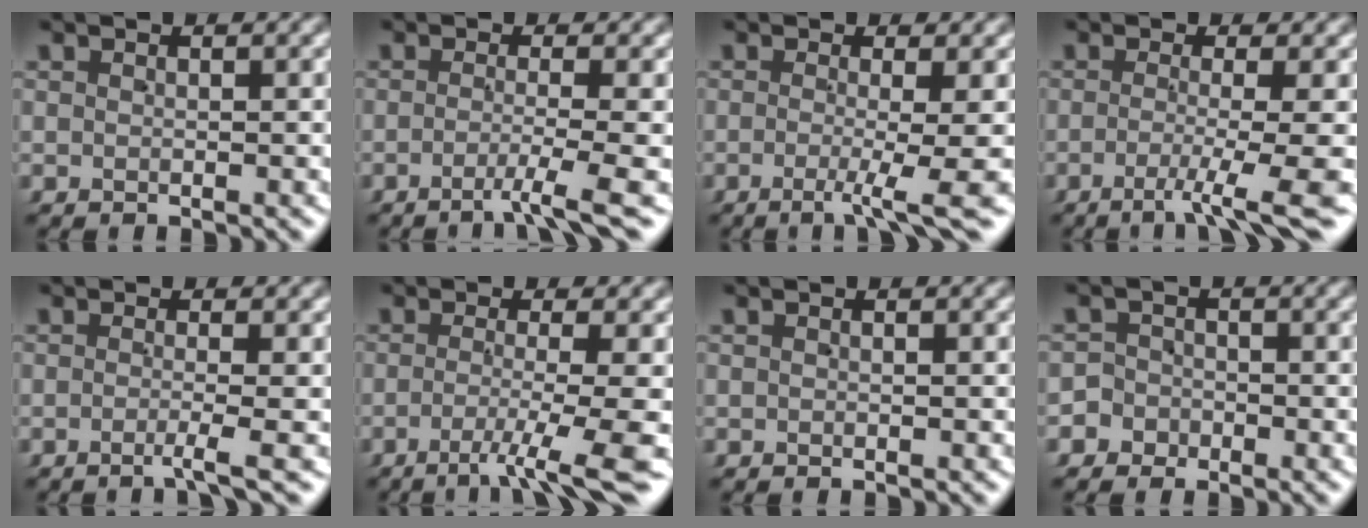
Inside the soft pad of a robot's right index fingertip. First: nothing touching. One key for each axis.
{"total": 3.1, "fx": -1.9, "fy": -0.7, "fz": 2.4, "tx": -0.045, "ty": -0.005, "tz": -0.036}
{"total": 3.8, "fx": -1.6, "fy": -0.4, "fz": 3.4, "tx": -0.052, "ty": -0.010, "tz": -0.029}
{"total": 4.6, "fx": -2.4, "fy": -0.3, "fz": 3.9, "tx": -0.063, "ty": -0.012, "tz": -0.041}
{"total": 1.7, "fx": -0.9, "fy": -0.6, "fz": 1.3, "tx": -0.025, "ty": 0.002, "tz": -0.024}
{"total": 5.7, "fx": -3.3, "fy": -0.1, "fz": 4.7, "tx": -0.075, "ty": -0.015, "tz": -0.052}
{"total": 0.0}
{"total": 3.6, "fx": -1.8, "fy": 3.1, "fz": -0.1, "tx": 0.003, "ty": 0.001, "tz": -0.043}